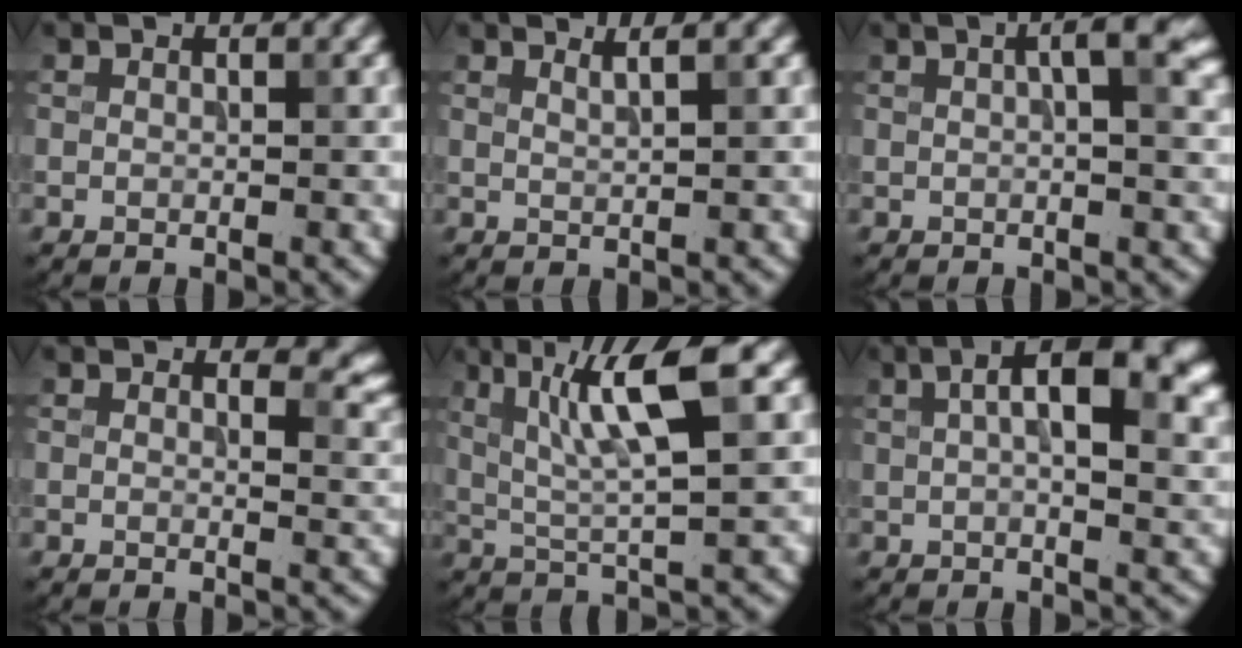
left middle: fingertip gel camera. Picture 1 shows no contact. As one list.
[{"total": 1.6, "force": [1.2, 0.5, 1.0], "torque": [-0.006, 0.005, 0.010]}, {"total": 4.9, "force": [1.5, 1.6, 4.4], "torque": [-0.045, 0.017, 0.013]}, {"total": 3.0, "force": [1.7, 1.3, 2.1], "torque": [-0.025, -0.005, 0.024]}, {"total": 7.4, "force": [2.6, 1.2, 6.8], "torque": [-0.127, 0.008, 0.046]}, {"total": 9.5, "force": [2.7, 3.9, 8.2], "torque": [-0.115, 0.013, 0.035]}]